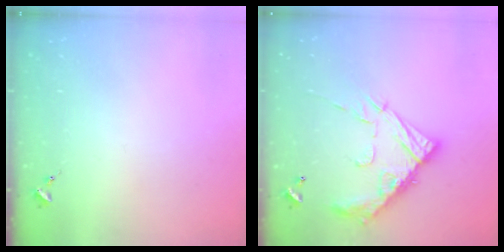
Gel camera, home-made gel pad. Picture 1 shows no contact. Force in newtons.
{"total": 17.4, "press": 17.3, "slide": 1.3}